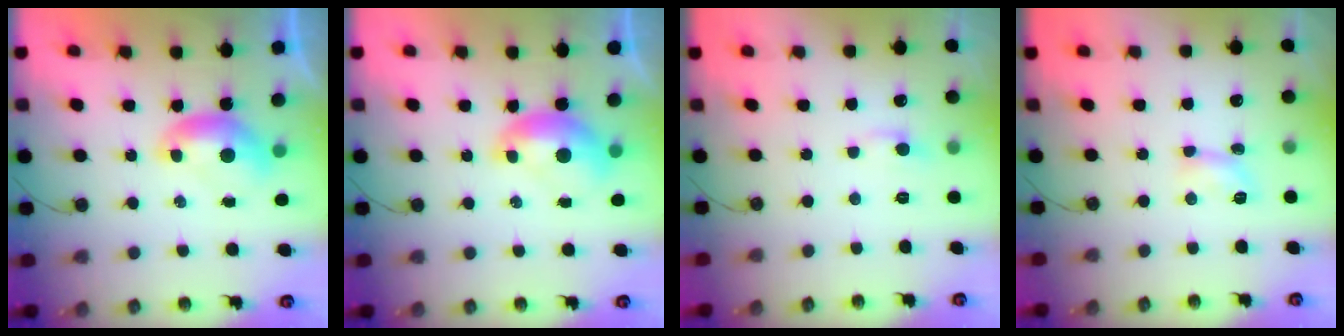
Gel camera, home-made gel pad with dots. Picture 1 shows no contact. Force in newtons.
{"total": 1.5, "press": 1.4, "slide": 0.4}
{"total": 0.6, "press": 0.0, "slide": 0.6}
{"total": 2.9, "press": 2.9, "slide": 0.5}